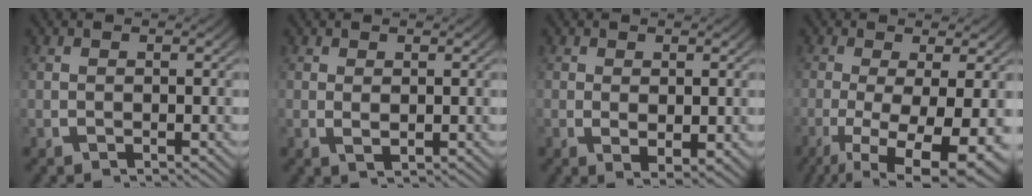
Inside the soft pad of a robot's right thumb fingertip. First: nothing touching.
{"total": 1.0, "force": [0.3, 0.5, 0.8], "torque": [-0.010, 0.000, 0.007]}
{"total": 2.3, "force": [-0.1, 1.5, 1.8], "torque": [-0.028, -0.010, 0.002]}
{"total": 11.2, "force": [-3.6, 5.5, 9.1], "torque": [-0.162, -0.050, -0.033]}